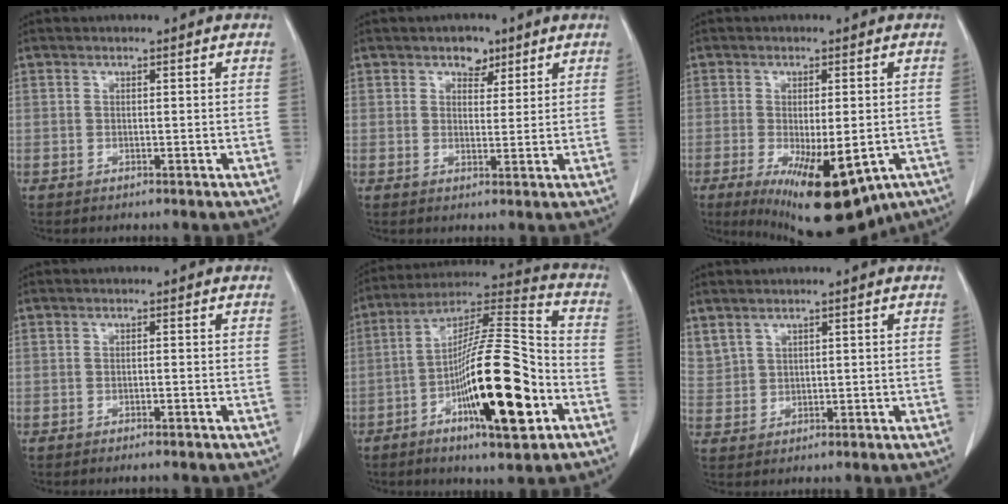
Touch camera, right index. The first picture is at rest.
{"total": 3.2, "force": [2.1, 2.0, 1.4], "torque": [-0.016, 0.003, 0.031]}
{"total": 16.3, "force": [-8.1, 5.9, 12.8], "torque": [-0.170, -0.025, -0.105]}
{"total": 1.0, "force": [-0.8, 0.1, 0.6], "torque": [-0.013, -0.003, -0.009]}
{"total": 18.7, "force": [-5.9, 3.3, 17.5], "torque": [-0.306, -0.002, -0.089]}
{"total": 4.2, "force": [3.2, 2.5, 1.2], "torque": [-0.030, 0.008, 0.080]}